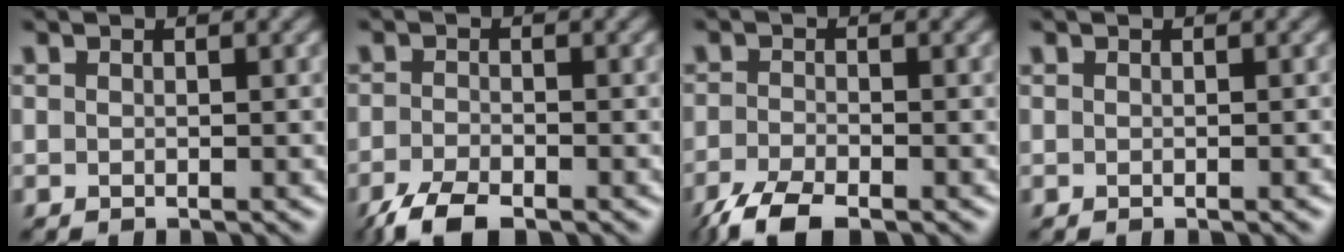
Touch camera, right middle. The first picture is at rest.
{"total": 3.7, "force": [-2.8, 1.2, 2.1], "torque": [-0.041, -0.006, -0.059]}
{"total": 4.0, "force": [-3.0, 1.1, 2.4], "torque": [-0.049, -0.010, -0.066]}
{"total": 0.0}